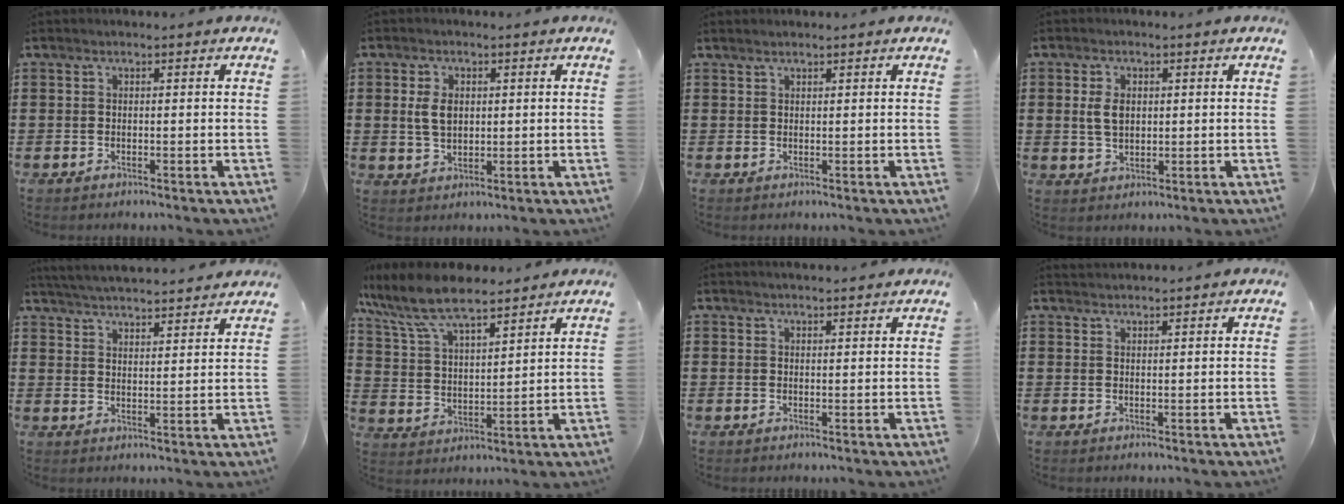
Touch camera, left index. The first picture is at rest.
{"total": 4.2, "force": [0.9, 2.6, 3.1], "torque": [-0.076, 0.007, 0.013]}
{"total": 0.9, "force": [0.8, 0.2, 0.3], "torque": [-0.007, 0.000, 0.015]}
{"total": 3.8, "force": [0.8, 2.4, 2.8], "torque": [-0.069, 0.005, 0.010]}
{"total": 4.3, "force": [4.2, -0.2, 0.5], "torque": [-0.027, -0.025, 0.073]}
{"total": 9.2, "force": [7.7, 2.3, 4.5], "torque": [-0.119, -0.030, 0.137]}
{"total": 1.2, "force": [1.2, 0.1, 0.2], "torque": [-0.006, 0.000, 0.024]}
{"total": 1.3, "force": [1.3, 0.1, 0.0], "torque": [-0.002, 0.000, 0.026]}